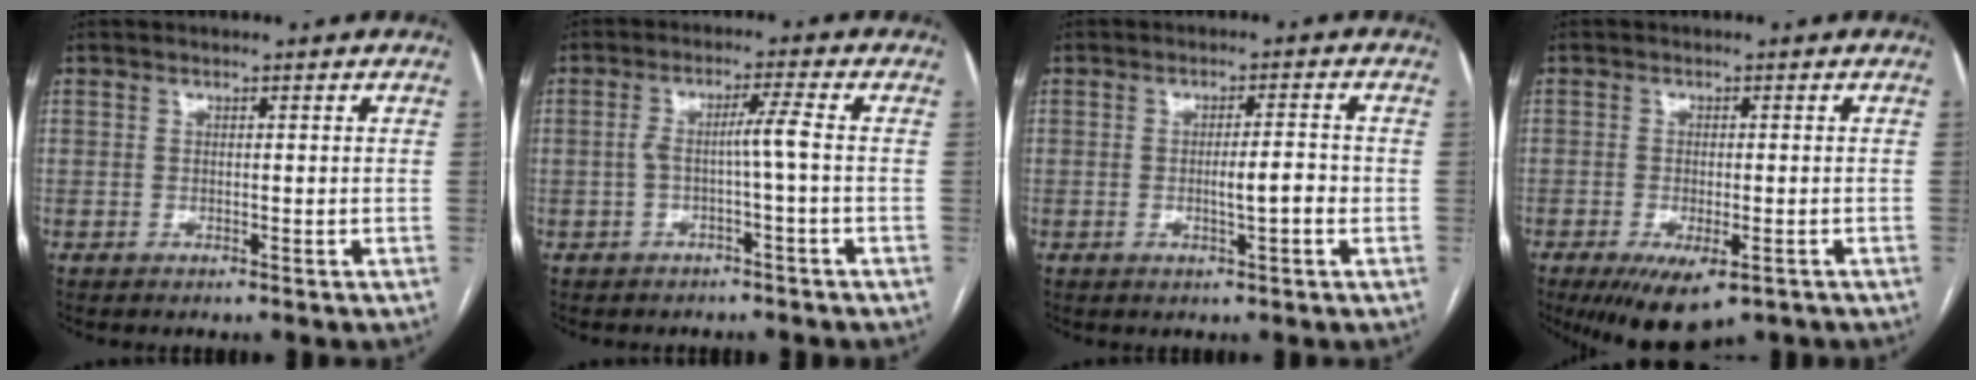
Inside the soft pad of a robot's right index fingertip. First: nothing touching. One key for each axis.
{"total": 3.7, "fx": -0.8, "fy": -0.5, "fz": 3.6, "tx": -0.066, "ty": 0.014, "tz": -0.009}
{"total": 4.1, "fx": -0.8, "fy": 0.5, "fz": 4.0, "tx": -0.063, "ty": 0.000, "tz": -0.010}
{"total": 8.2, "fx": -4.9, "fy": 3.1, "fz": 5.8, "tx": -0.089, "ty": -0.016, "tz": -0.074}